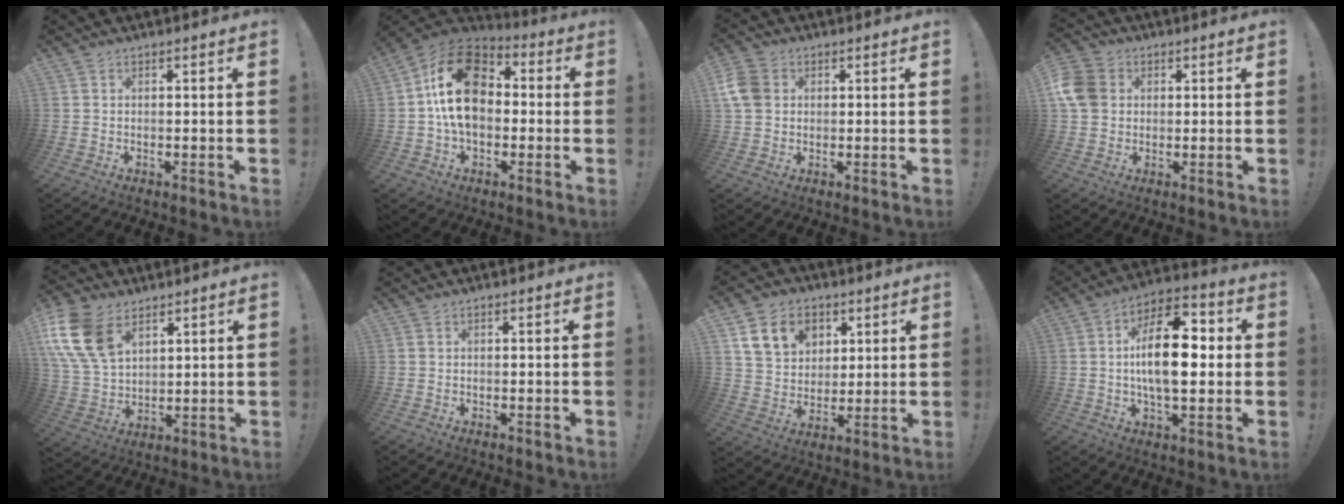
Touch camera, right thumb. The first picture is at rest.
{"total": 19.5, "force": [2.5, 13.3, 14.0], "torque": [-0.240, 0.013, 0.043]}
{"total": 7.8, "force": [1.5, 6.4, 4.2], "torque": [-0.086, 0.004, 0.031]}
{"total": 9.1, "force": [1.4, 7.7, 4.6], "torque": [-0.087, 0.004, 0.029]}
{"total": 17.5, "force": [8.2, 11.7, 10.1], "torque": [-0.208, -0.034, 0.162]}
{"total": 0.0}
{"total": 13.8, "force": [6.4, 10.7, 5.9], "torque": [-0.088, -0.024, 0.128]}
{"total": 17.9, "force": [0.3, 8.8, 15.6], "torque": [-0.256, 0.005, -0.002]}